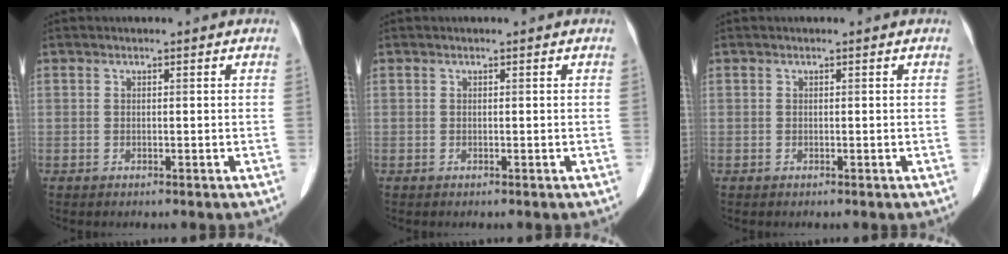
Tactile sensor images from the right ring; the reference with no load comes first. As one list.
[{"total": 0.0}, {"total": 0.0}]